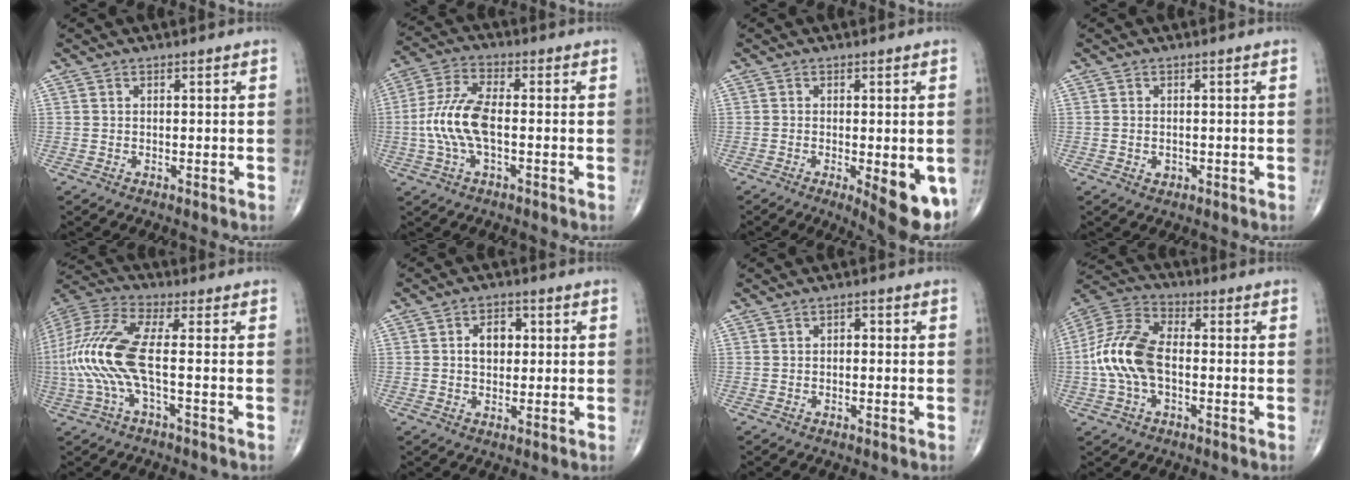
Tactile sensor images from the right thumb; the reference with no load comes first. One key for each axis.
{"total": 10.2, "fx": -1.4, "fy": 4.2, "fz": 9.2, "tx": -0.212, "ty": 0.025, "tz": -0.029}
{"total": 9.5, "fx": -3.1, "fy": 3.2, "fz": 8.4, "tx": -0.099, "ty": -0.015, "tz": -0.036}
{"total": 1.3, "fx": -0.3, "fy": 1.0, "fz": 0.8, "tx": -0.008, "ty": 0.002, "tz": -0.001}
{"total": 15.0, "fx": -1.7, "fy": 4.2, "fz": 14.2, "tx": -0.345, "ty": 0.030, "tz": -0.039}
{"total": 5.1, "fx": 0.7, "fy": 3.6, "fz": 3.6, "tx": -0.041, "ty": 0.008, "tz": 0.007}
{"total": 1.4, "fx": 0.0, "fy": 0.9, "fz": 1.0, "tx": -0.009, "ty": 0.005, "tz": -0.005}
{"total": 13.5, "fx": -1.5, "fy": 7.8, "fz": 10.9, "tx": -0.232, "ty": 0.035, "tz": -0.034}